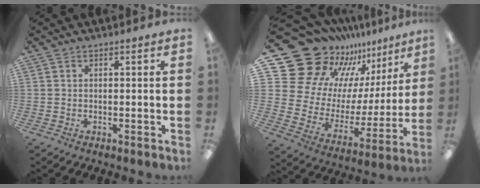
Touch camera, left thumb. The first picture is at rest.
{"total": 21.6, "force": [17.2, 11.9, 5.4], "torque": [-0.125, -0.146, 0.338]}